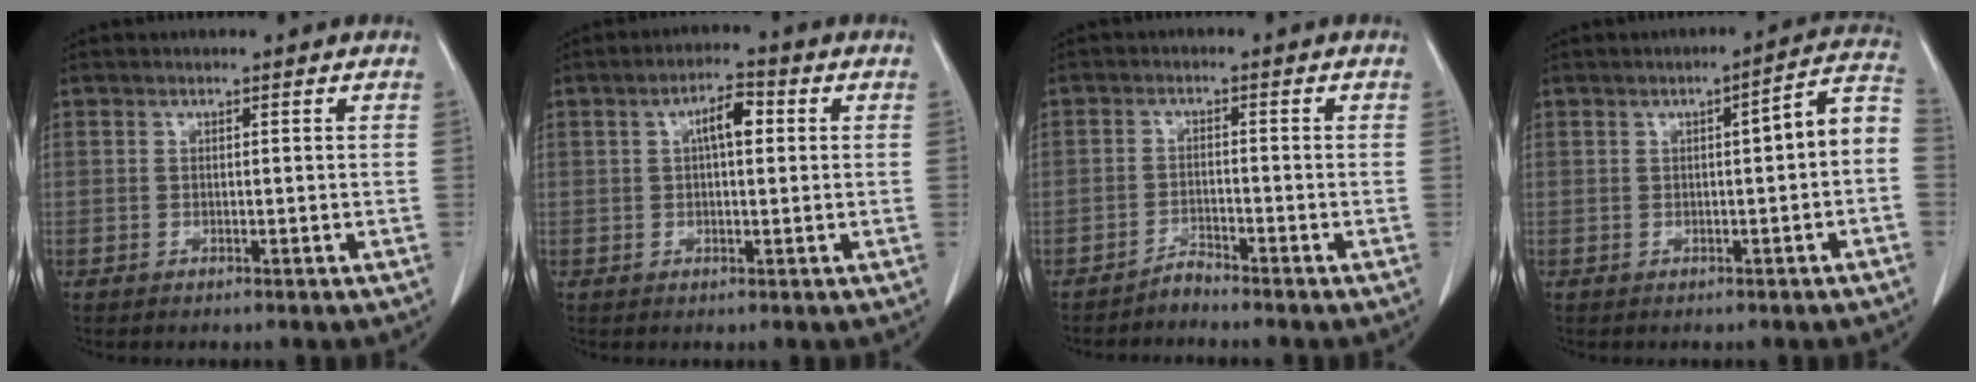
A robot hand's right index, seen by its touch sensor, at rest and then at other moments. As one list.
[{"total": 4.7, "force": [1.1, 1.5, 4.3], "torque": [-0.075, 0.014, 0.016]}, {"total": 1.8, "force": [-1.8, 0.0, -0.2], "torque": [0.010, -0.004, -0.032]}, {"total": 6.3, "force": [-0.4, 0.7, 6.3], "torque": [-0.076, 0.024, -0.008]}]